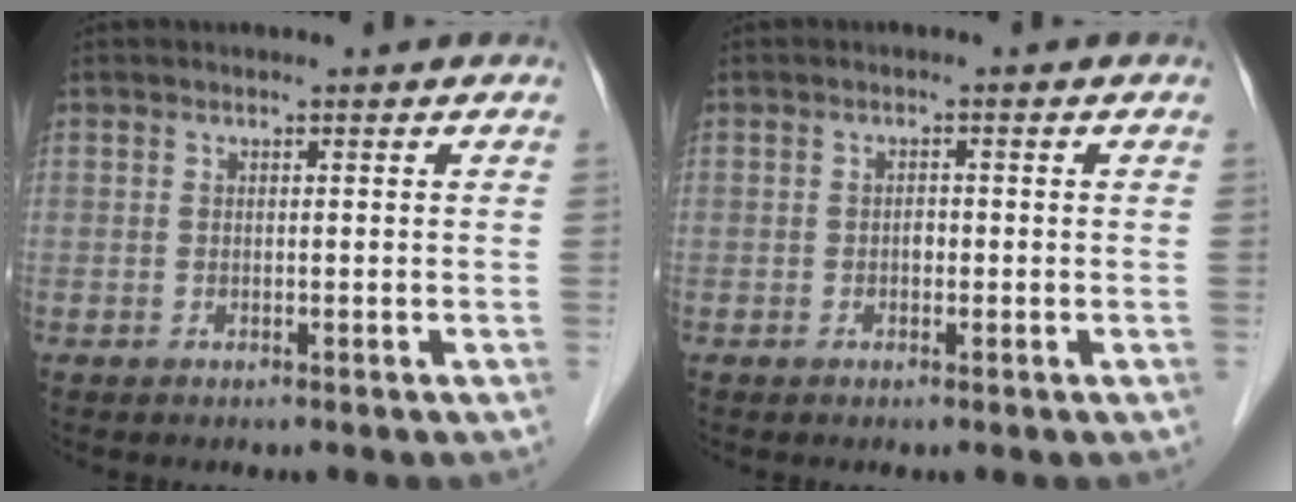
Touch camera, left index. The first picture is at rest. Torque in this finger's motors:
{"motor_torque": [0.11, 0.02, -0.04, 0.00]}